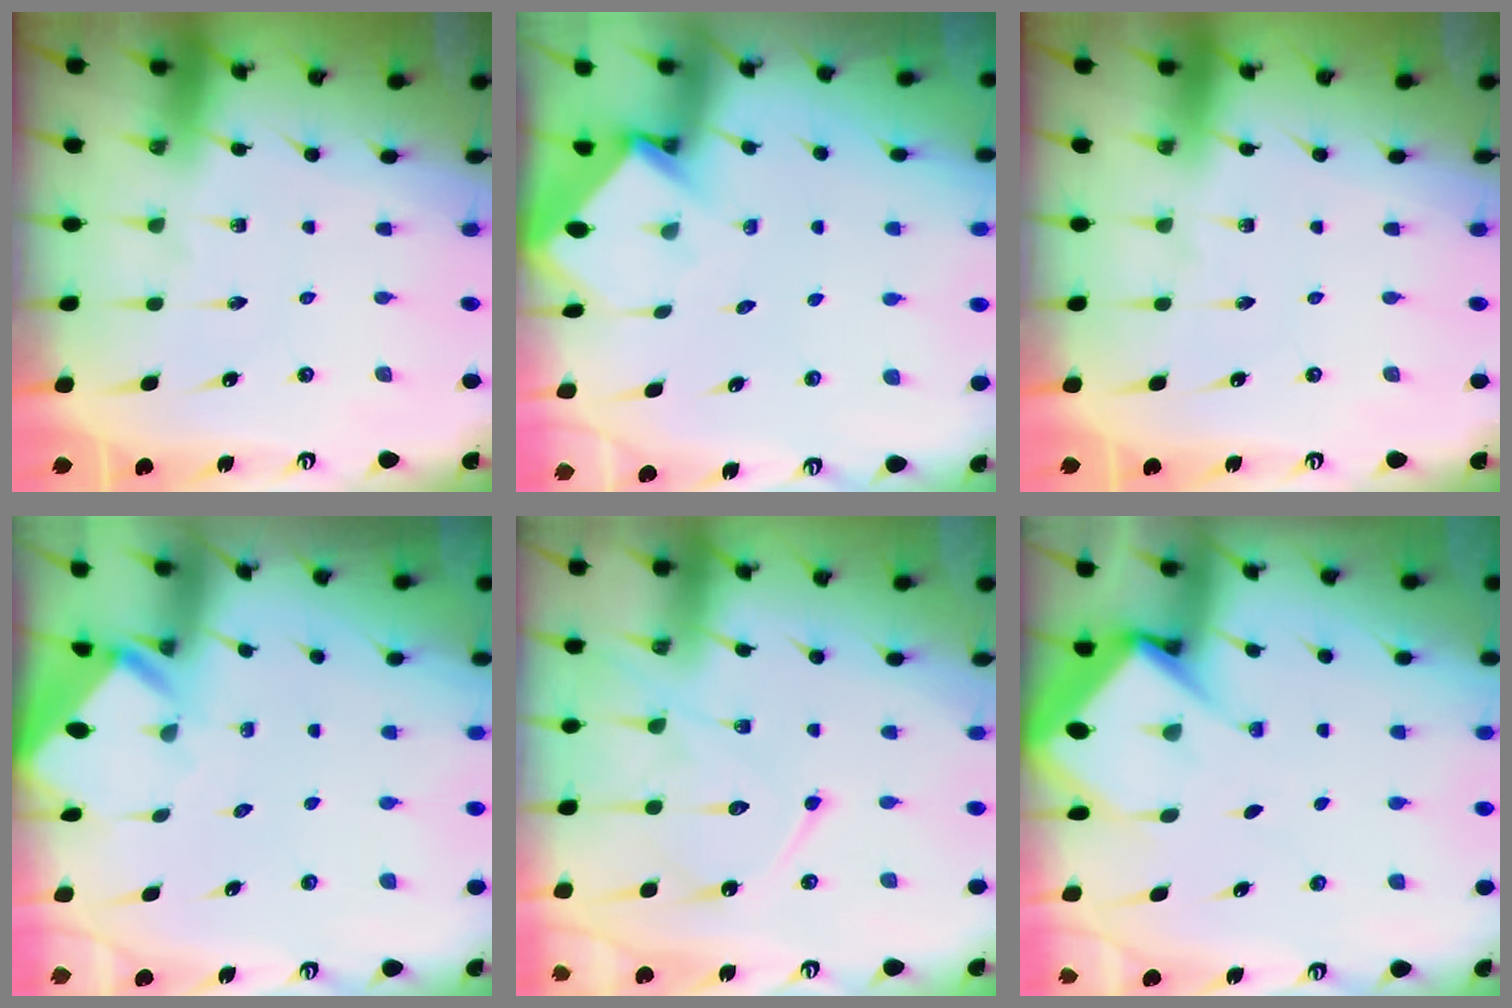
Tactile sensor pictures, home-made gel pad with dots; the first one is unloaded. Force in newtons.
{"total": 3.4, "press": 3.4, "slide": 0.3}
{"total": 0.0}
{"total": 2.5, "press": 2.4, "slide": 0.3}
{"total": 13.3, "press": 13.2, "slide": 0.7}
{"total": 7.8, "press": 7.7, "slide": 0.8}